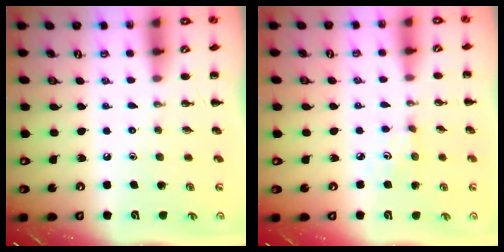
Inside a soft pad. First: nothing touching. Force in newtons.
{"total": 2.8, "press": 2.7, "slide": 0.7}